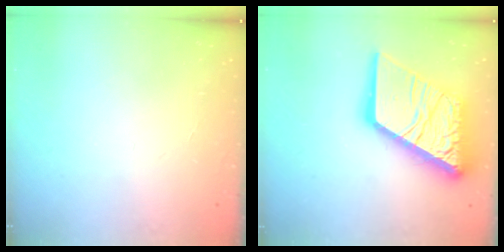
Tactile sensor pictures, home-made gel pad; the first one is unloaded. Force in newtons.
{"total": 27.5, "press": 27.4, "slide": 3.2}